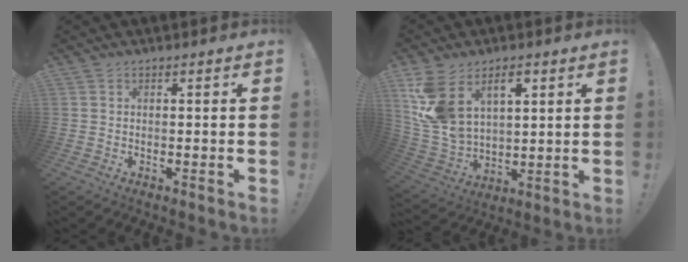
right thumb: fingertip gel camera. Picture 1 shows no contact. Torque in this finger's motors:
{"motor_torque": [2.42, 2.58, 1.44, 0.46, 0.26]}